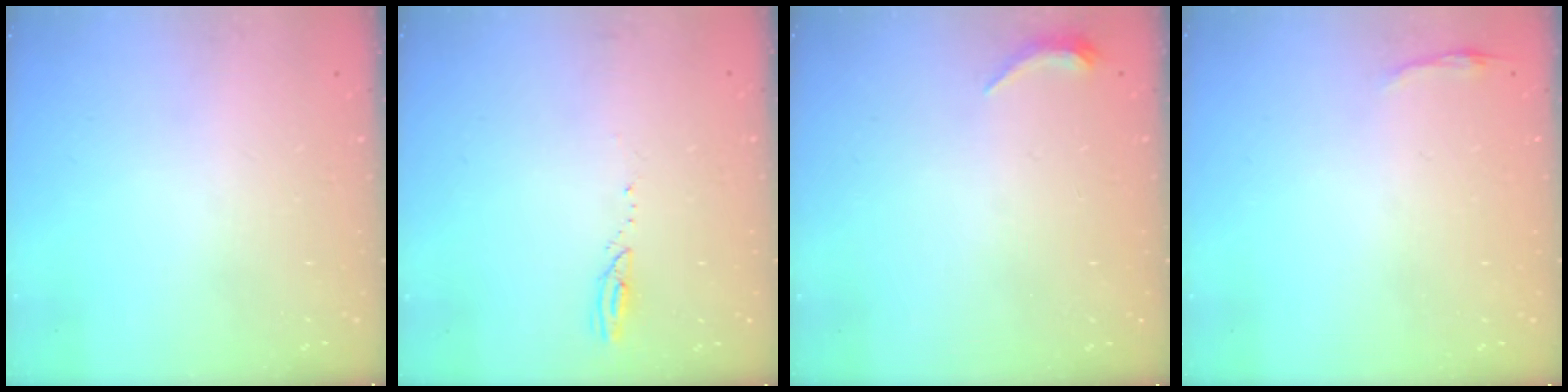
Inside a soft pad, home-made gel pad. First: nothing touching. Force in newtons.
{"total": 2.4, "press": 2.4, "slide": 0.3}
{"total": 4.8, "press": 4.7, "slide": 0.9}
{"total": 2.8, "press": 2.8, "slide": 0.6}